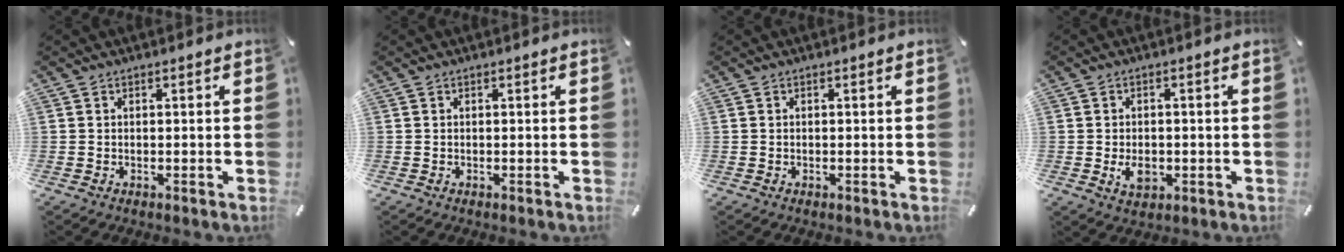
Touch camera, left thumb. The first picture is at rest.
{"total": 0.0}
{"total": 0.0}
{"total": 4.7, "force": [-1.0, 3.3, 3.2], "torque": [-0.060, -0.002, -0.020]}